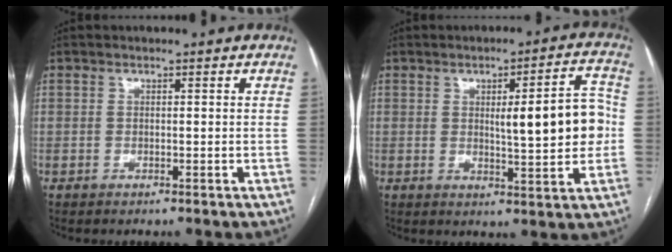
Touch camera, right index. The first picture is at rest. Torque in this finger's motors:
{"motor_torque": [0.30, 0.03, 0.23, 0.08]}